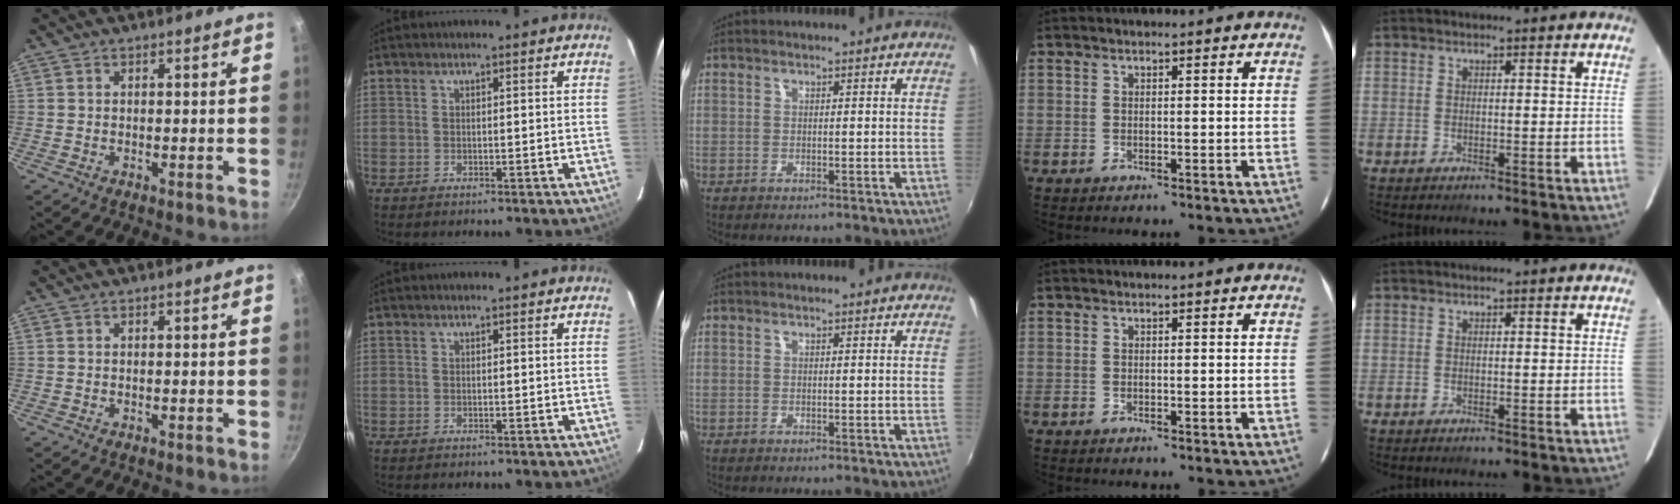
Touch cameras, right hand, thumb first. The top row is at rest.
{}